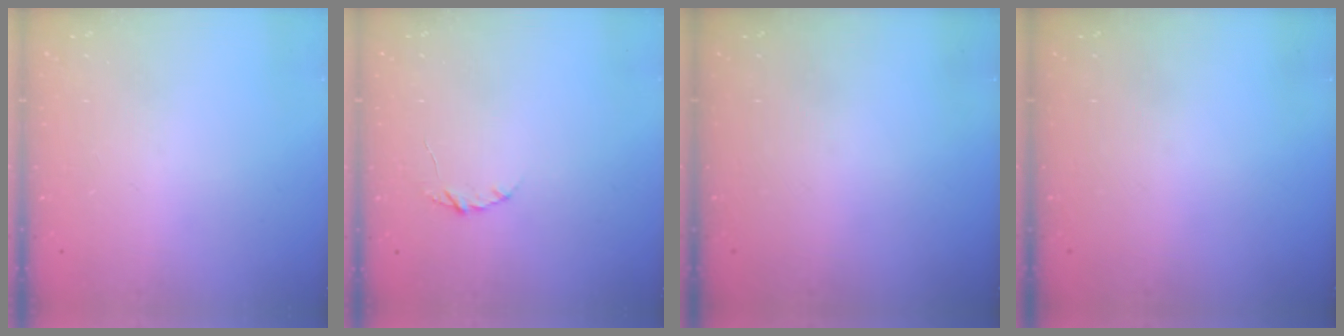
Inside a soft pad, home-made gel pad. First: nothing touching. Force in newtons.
{"total": 3.9, "press": 3.9, "slide": 0.5}
{"total": 0.0}
{"total": 0.0}